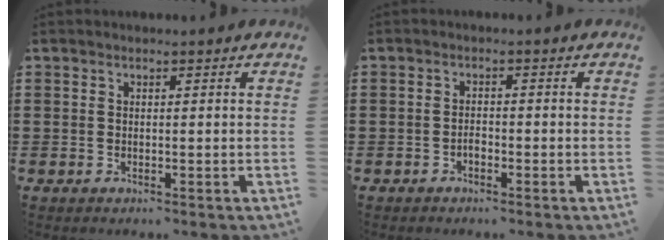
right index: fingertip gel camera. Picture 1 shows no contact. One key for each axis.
{"total": 1.3, "fx": -0.8, "fy": 0.5, "fz": 0.9, "tx": -0.019, "ty": 0.000, "tz": -0.015}